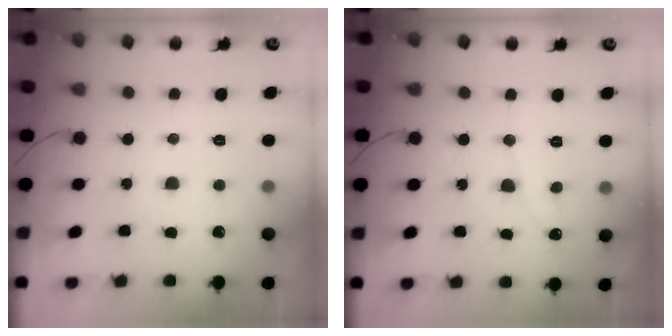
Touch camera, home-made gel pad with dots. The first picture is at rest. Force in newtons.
{"total": 1.7, "press": 1.6, "slide": 0.1}